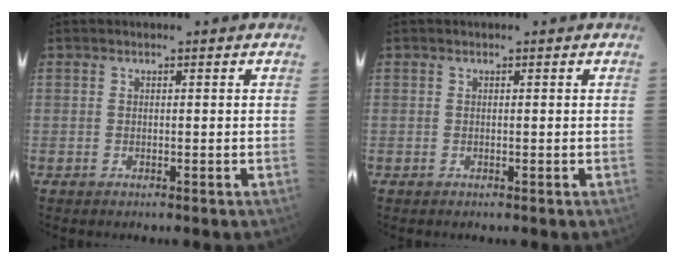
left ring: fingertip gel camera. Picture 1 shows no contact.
{"total": 0.0}